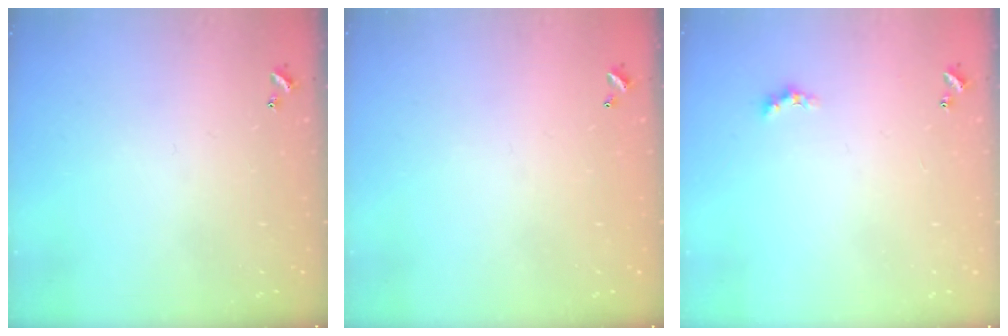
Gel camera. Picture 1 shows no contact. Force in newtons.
{"total": 2.7, "press": 2.7, "slide": 0.1}
{"total": 0.8, "press": 0.7, "slide": 0.4}